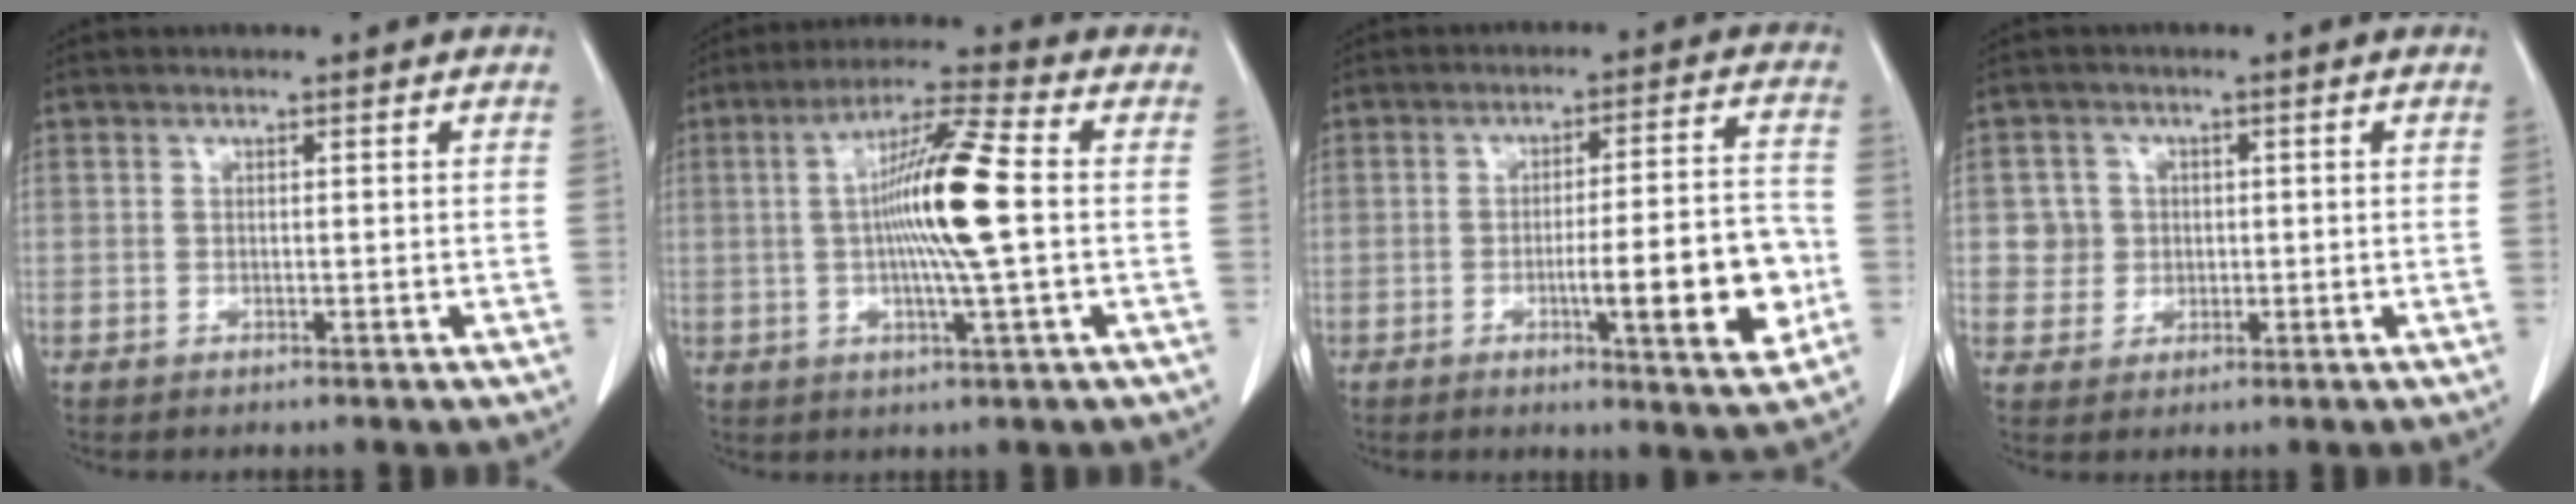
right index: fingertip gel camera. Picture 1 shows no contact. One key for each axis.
{"total": 11.7, "fx": 0.1, "fy": -0.3, "fz": 11.7, "tx": -0.213, "ty": 0.002, "tz": -0.005}
{"total": 12.7, "fx": -3.5, "fy": 1.4, "fz": 12.1, "tx": -0.172, "ty": 0.003, "tz": -0.047}
{"total": 3.8, "fx": 0.3, "fy": 3.8, "fz": 0.2, "tx": 0.008, "ty": 0.011, "tz": 0.008}